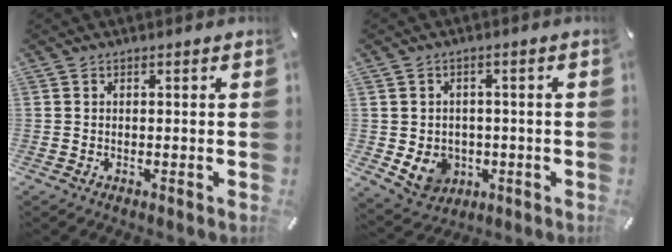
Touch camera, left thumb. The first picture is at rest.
{"total": 7.2, "force": [-1.2, 6.6, 2.7], "torque": [-0.048, 0.001, -0.019]}